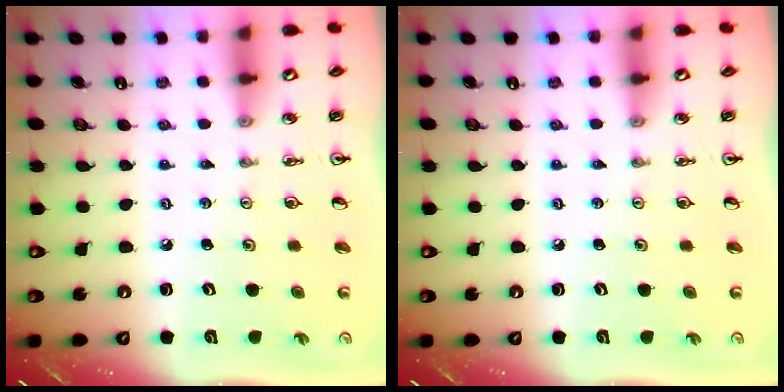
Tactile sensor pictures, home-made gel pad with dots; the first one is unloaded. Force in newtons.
{"total": 0.0}